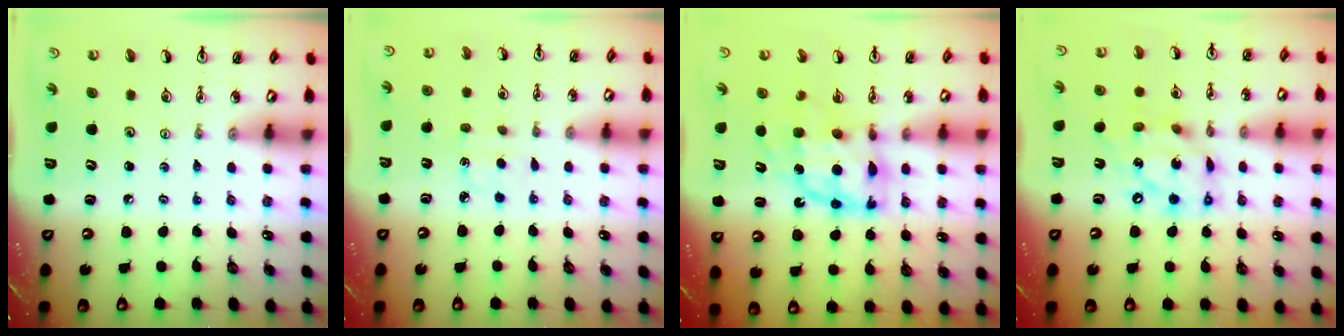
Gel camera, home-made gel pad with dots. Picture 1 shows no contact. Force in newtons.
{"total": 2.9, "press": 2.9, "slide": 0.5}
{"total": 11.7, "press": 11.7, "slide": 0.9}
{"total": 14.5, "press": 14.5, "slide": 1.6}